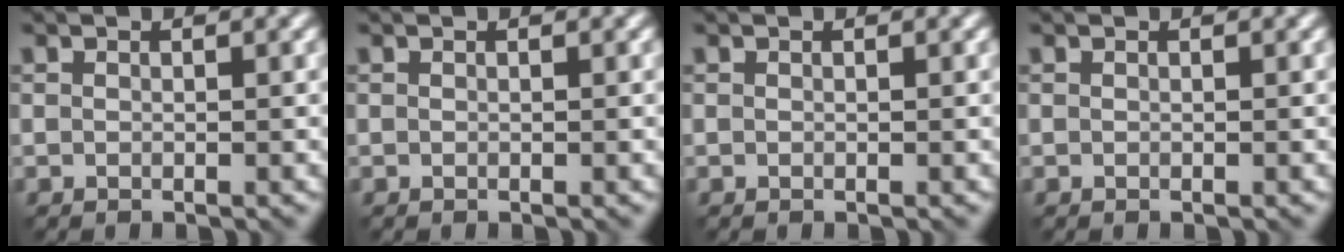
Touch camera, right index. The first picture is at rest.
{"total": 0.0}
{"total": 0.0}
{"total": 0.0}